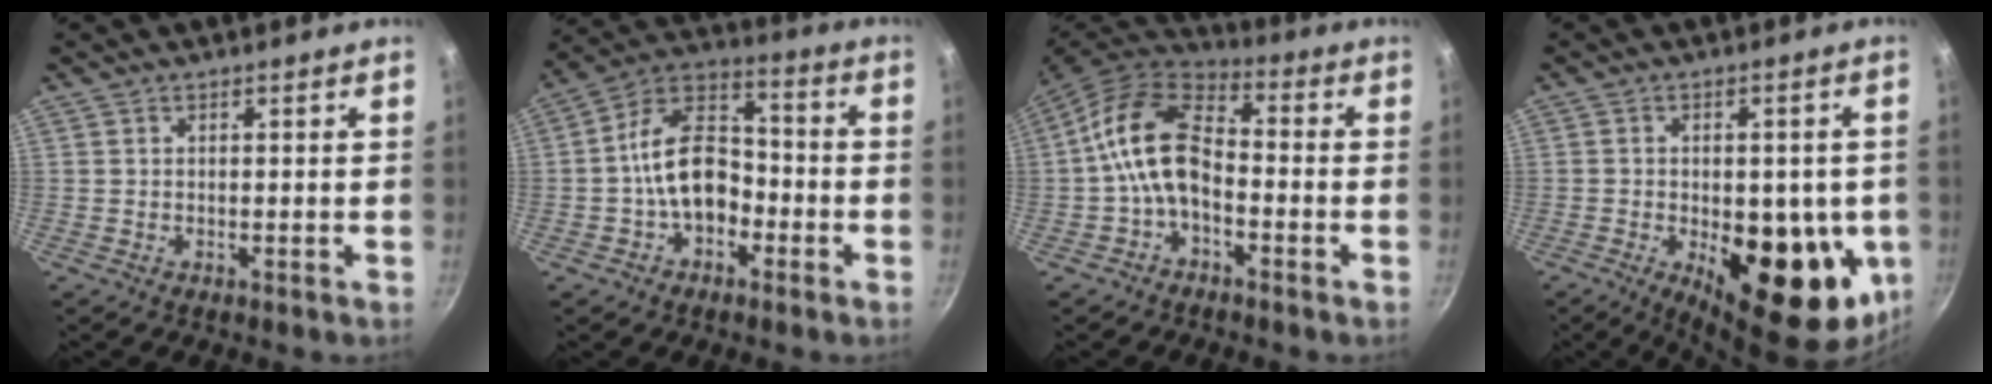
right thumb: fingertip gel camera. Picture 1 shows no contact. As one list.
[{"total": 13.2, "force": [-3.1, 9.0, 9.2], "torque": [-0.120, 0.054, -0.066]}, {"total": 11.8, "force": [-2.5, 7.3, 8.9], "torque": [-0.150, 0.044, -0.062]}, {"total": 20.5, "force": [-4.4, 9.7, 17.5], "torque": [-0.190, -0.012, -0.046]}]